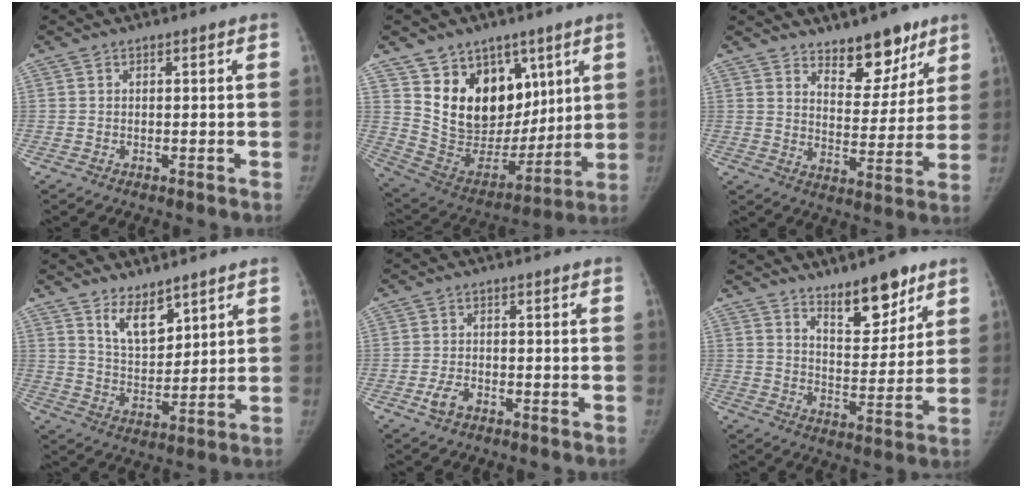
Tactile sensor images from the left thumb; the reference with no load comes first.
{"total": 19.8, "force": [9.0, 14.6, 9.9], "torque": [-0.109, -0.032, 0.181]}
{"total": 11.1, "force": [8.0, 5.5, 5.4], "torque": [-0.032, -0.057, 0.125]}
{"total": 7.6, "force": [5.1, 3.6, 4.2], "torque": [-0.048, -0.048, 0.099]}
{"total": 3.3, "force": [-1.9, 1.9, 1.9], "torque": [-0.037, 0.012, -0.034]}
{"total": 11.2, "force": [7.8, 4.5, 6.6], "torque": [-0.065, -0.060, 0.128]}